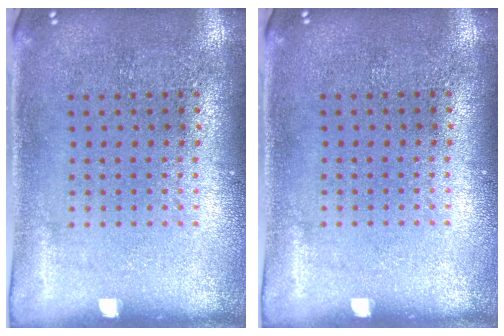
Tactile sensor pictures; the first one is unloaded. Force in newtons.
{"total": 0.0}